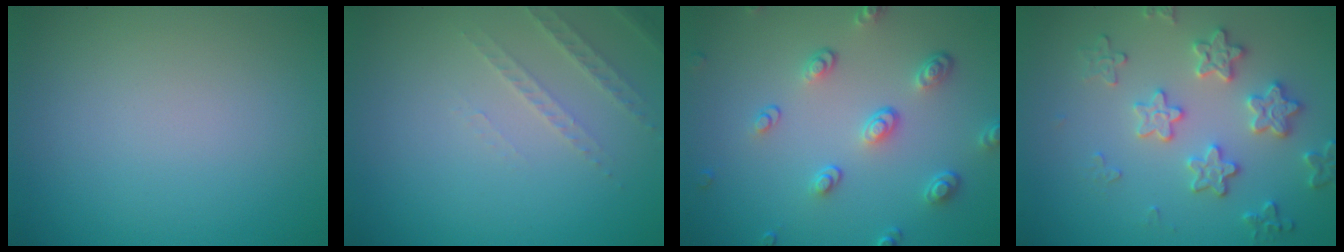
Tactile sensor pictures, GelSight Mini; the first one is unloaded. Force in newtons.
{"total": 1.9, "press": 1.8, "slide": 0.6}
{"total": 3.6, "press": 2.8, "slide": 2.3}
{"total": 3.7, "press": 3.7, "slide": 0.3}